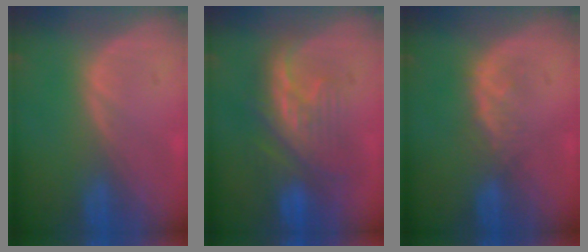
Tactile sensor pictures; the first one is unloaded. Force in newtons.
{"total": 8.7, "press": 8.3, "slide": 2.6}
{"total": 1.9, "press": 1.9, "slide": 0.3}